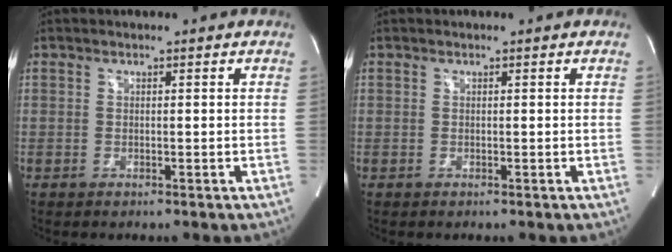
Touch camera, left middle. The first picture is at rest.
{"total": 0.0}